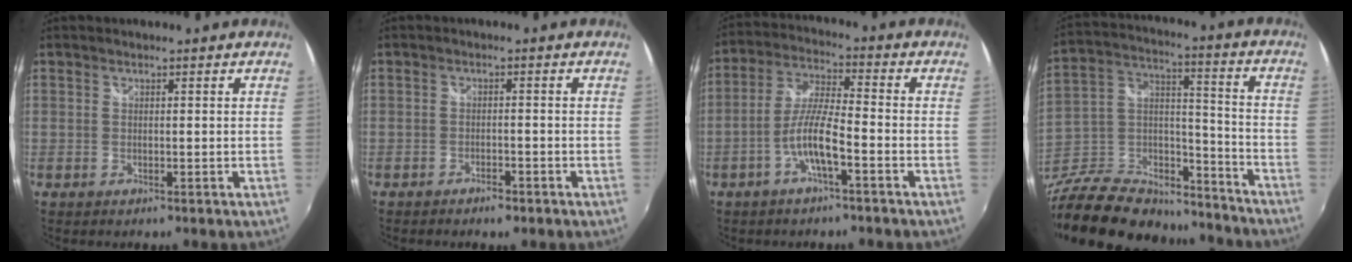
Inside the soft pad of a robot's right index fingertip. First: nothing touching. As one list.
[{"total": 2.3, "force": [-1.8, 0.9, 1.1], "torque": [-0.027, -0.002, -0.032]}, {"total": 7.7, "force": [-3.5, 1.1, 6.8], "torque": [-0.145, 0.005, -0.066]}, {"total": 29.5, "force": [-22.7, 13.0, 13.7], "torque": [-0.300, 0.033, -0.349]}]